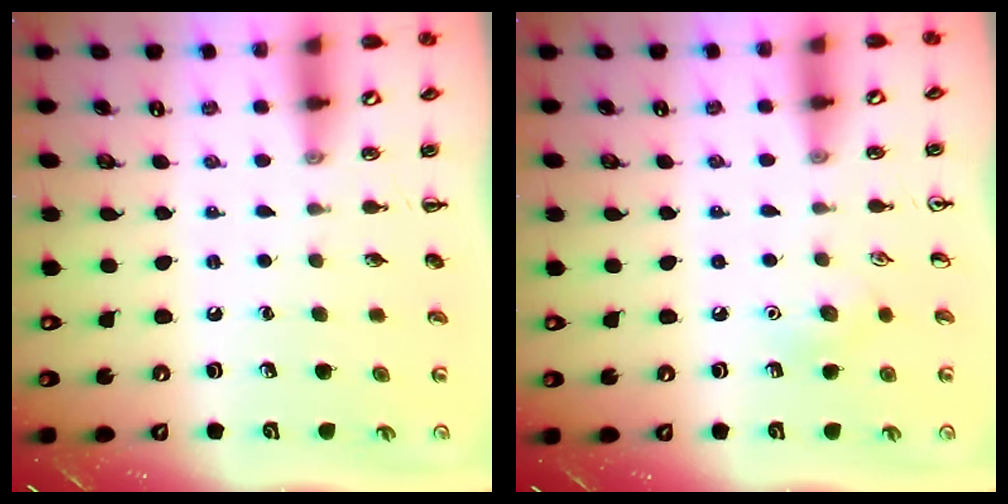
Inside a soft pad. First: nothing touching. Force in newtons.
{"total": 7.0, "press": 6.8, "slide": 2.0}